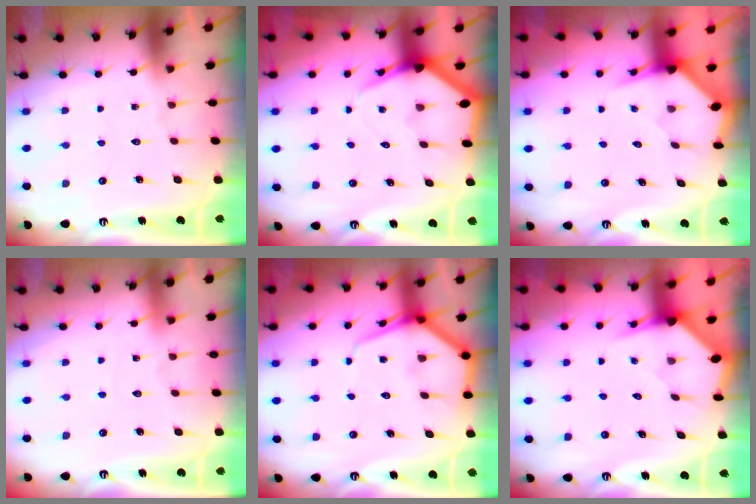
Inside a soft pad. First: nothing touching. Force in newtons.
{"total": 5.4, "press": 5.4, "slide": 0.6}
{"total": 3.3, "press": 3.3, "slide": 0.3}
{"total": 2.1, "press": 2.1, "slide": 0.2}
{"total": 7.0, "press": 7.0, "slide": 0.6}
{"total": 3.3, "press": 3.3, "slide": 0.3}